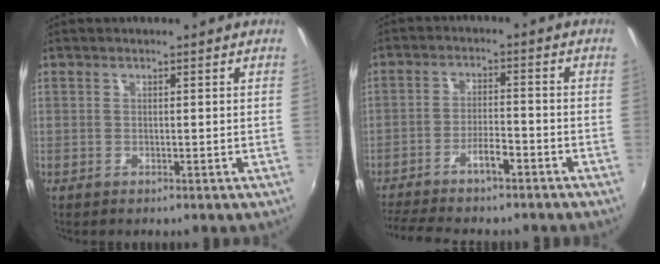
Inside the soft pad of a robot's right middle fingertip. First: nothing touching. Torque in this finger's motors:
{"motor_torque": [1.08, -1.06, 0.16, 0.09]}